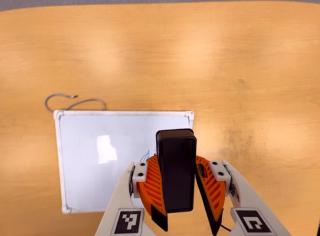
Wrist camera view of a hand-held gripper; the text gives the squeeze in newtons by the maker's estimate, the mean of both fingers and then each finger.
{"total": 8.5, "left": 9.0, "right": 8.0}